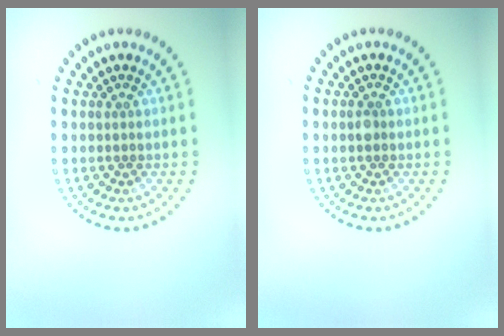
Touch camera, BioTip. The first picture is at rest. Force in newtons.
{"total": 0.9, "press": 0.9, "slide": 0.0}